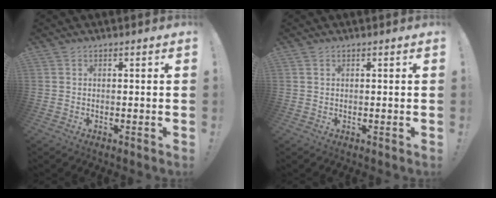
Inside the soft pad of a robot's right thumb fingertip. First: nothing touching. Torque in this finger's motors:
{"motor_torque": [0.02, -0.06, -0.26, -0.06, 0.09]}